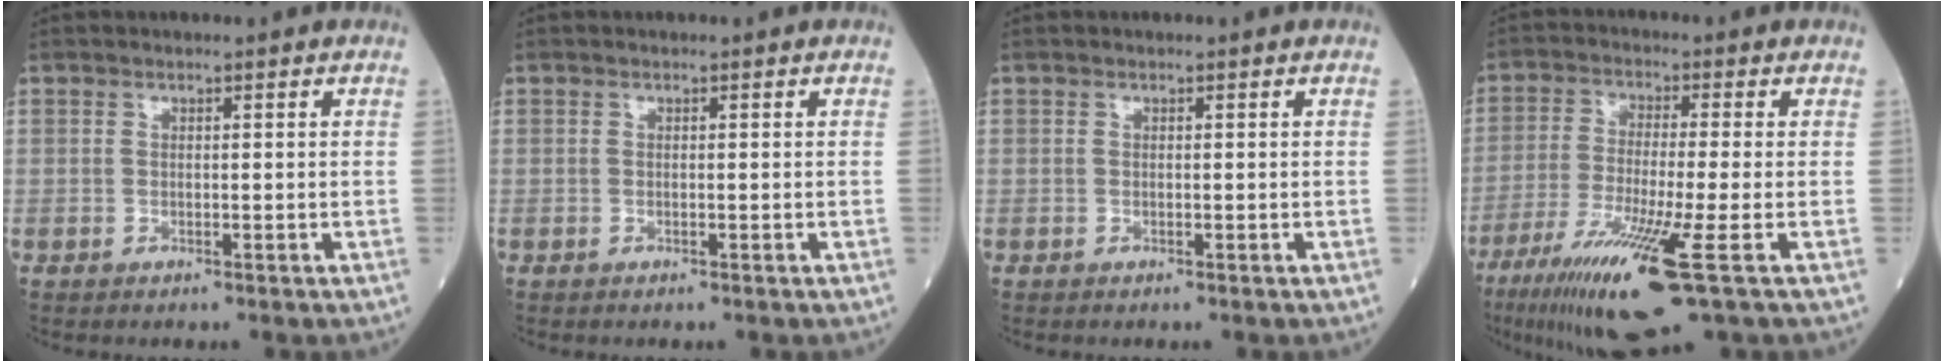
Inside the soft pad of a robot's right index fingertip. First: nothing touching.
{"total": 0.0}
{"total": 0.0}
{"total": 13.4, "force": [-6.5, 0.0, 11.7], "torque": [-0.226, -0.039, -0.113]}